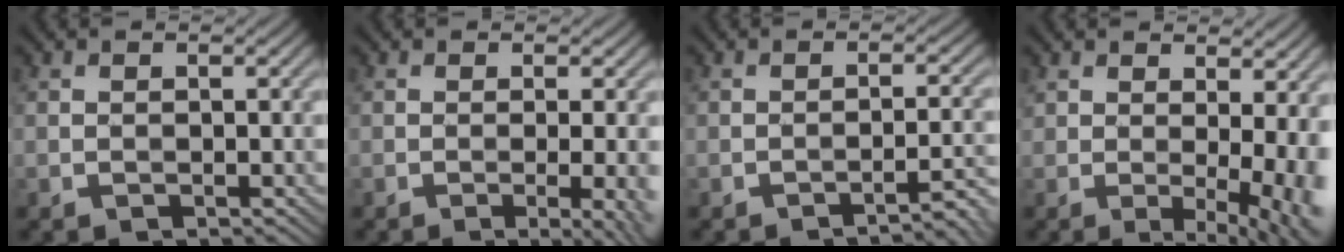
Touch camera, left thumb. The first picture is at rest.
{"total": 5.4, "force": [-1.2, 1.3, 5.1], "torque": [-0.068, -0.003, -0.012]}
{"total": 3.9, "force": [-2.8, 0.6, 2.7], "torque": [-0.030, 0.018, -0.049]}
{"total": 8.4, "force": [0.5, 2.8, 7.9], "torque": [-0.099, 0.001, 0.019]}